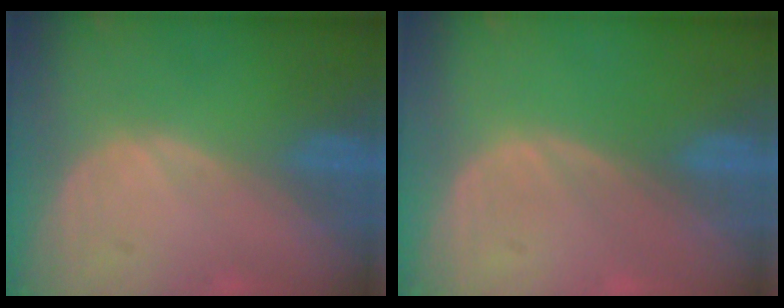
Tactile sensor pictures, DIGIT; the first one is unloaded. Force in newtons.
{"total": 0.0}